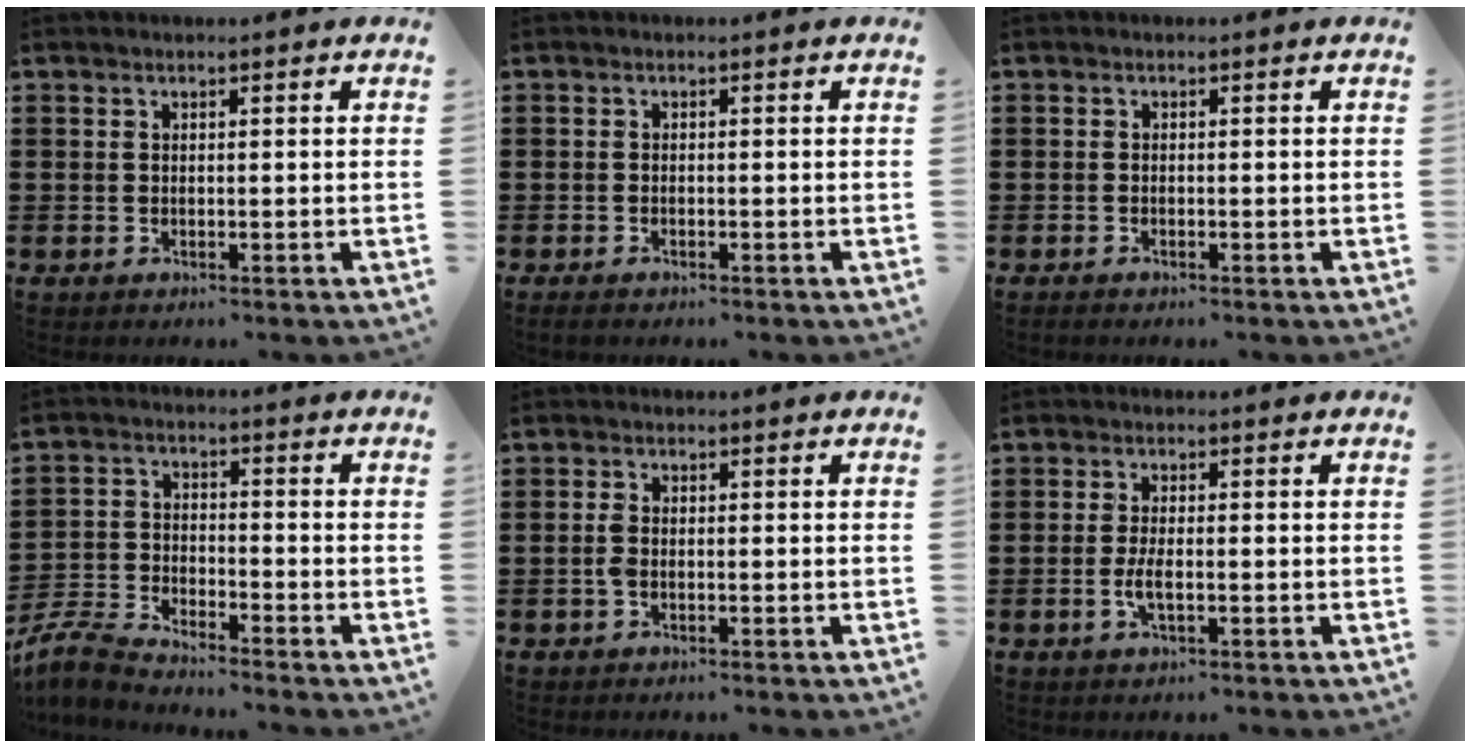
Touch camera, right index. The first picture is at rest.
{"total": 0.8, "force": [-0.7, 0.1, 0.4], "torque": [-0.009, -0.005, -0.013]}
{"total": 0.5, "force": [-0.5, 0.0, 0.2], "torque": [-0.006, -0.006, -0.008]}
{"total": 4.9, "force": [-4.7, 0.4, 1.3], "torque": [-0.053, -0.007, -0.101]}
{"total": 2.0, "force": [-0.5, 1.0, 1.6], "torque": [-0.039, -0.003, -0.011]}
{"total": 2.9, "force": [-0.8, 0.6, 2.7], "torque": [-0.062, -0.008, -0.019]}